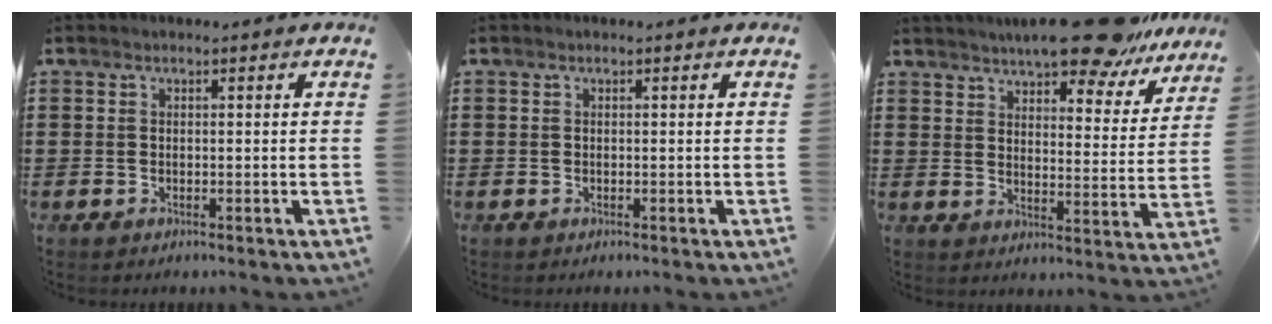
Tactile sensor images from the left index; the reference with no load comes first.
{"total": 0.0}
{"total": 10.9, "force": [9.7, 1.7, 4.7], "torque": [-0.083, -0.048, 0.173]}